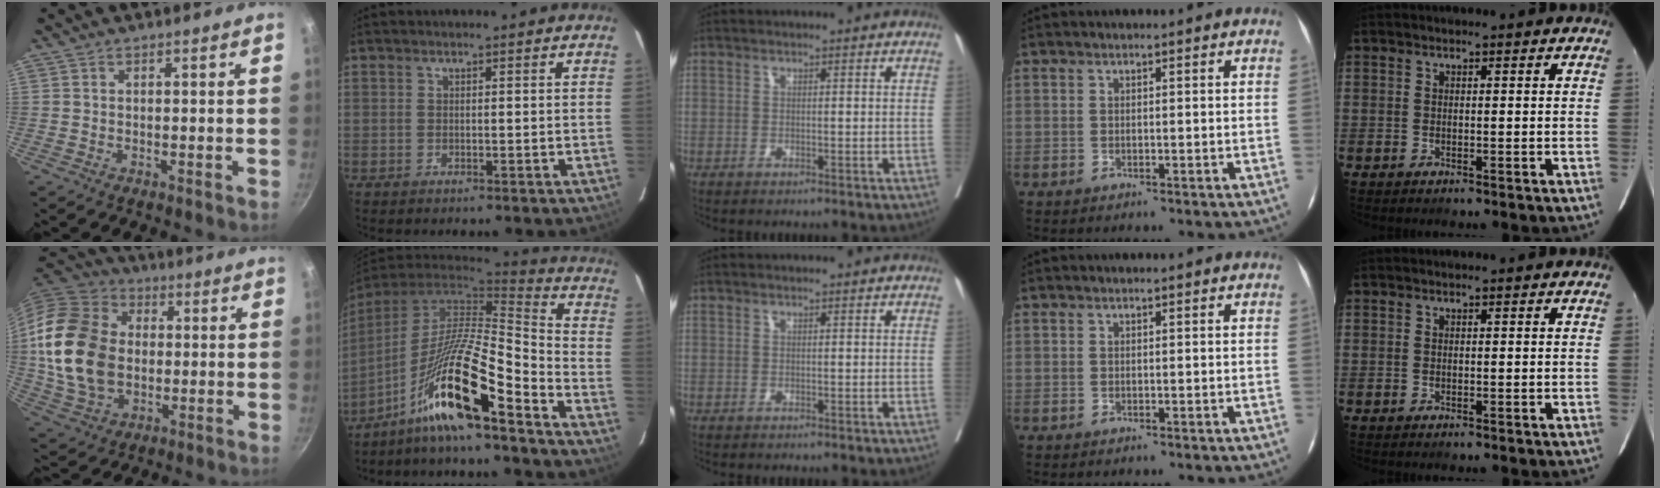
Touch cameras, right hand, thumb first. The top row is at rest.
{"thumb": {"total": 22.2, "force": [0.0, 16.0, 15.3], "torque": [-0.305, 0.011, 0.001]}, "index": {"total": 18.3, "force": [-12.0, 0.6, 13.8], "torque": [-0.284, -0.014, -0.224]}}